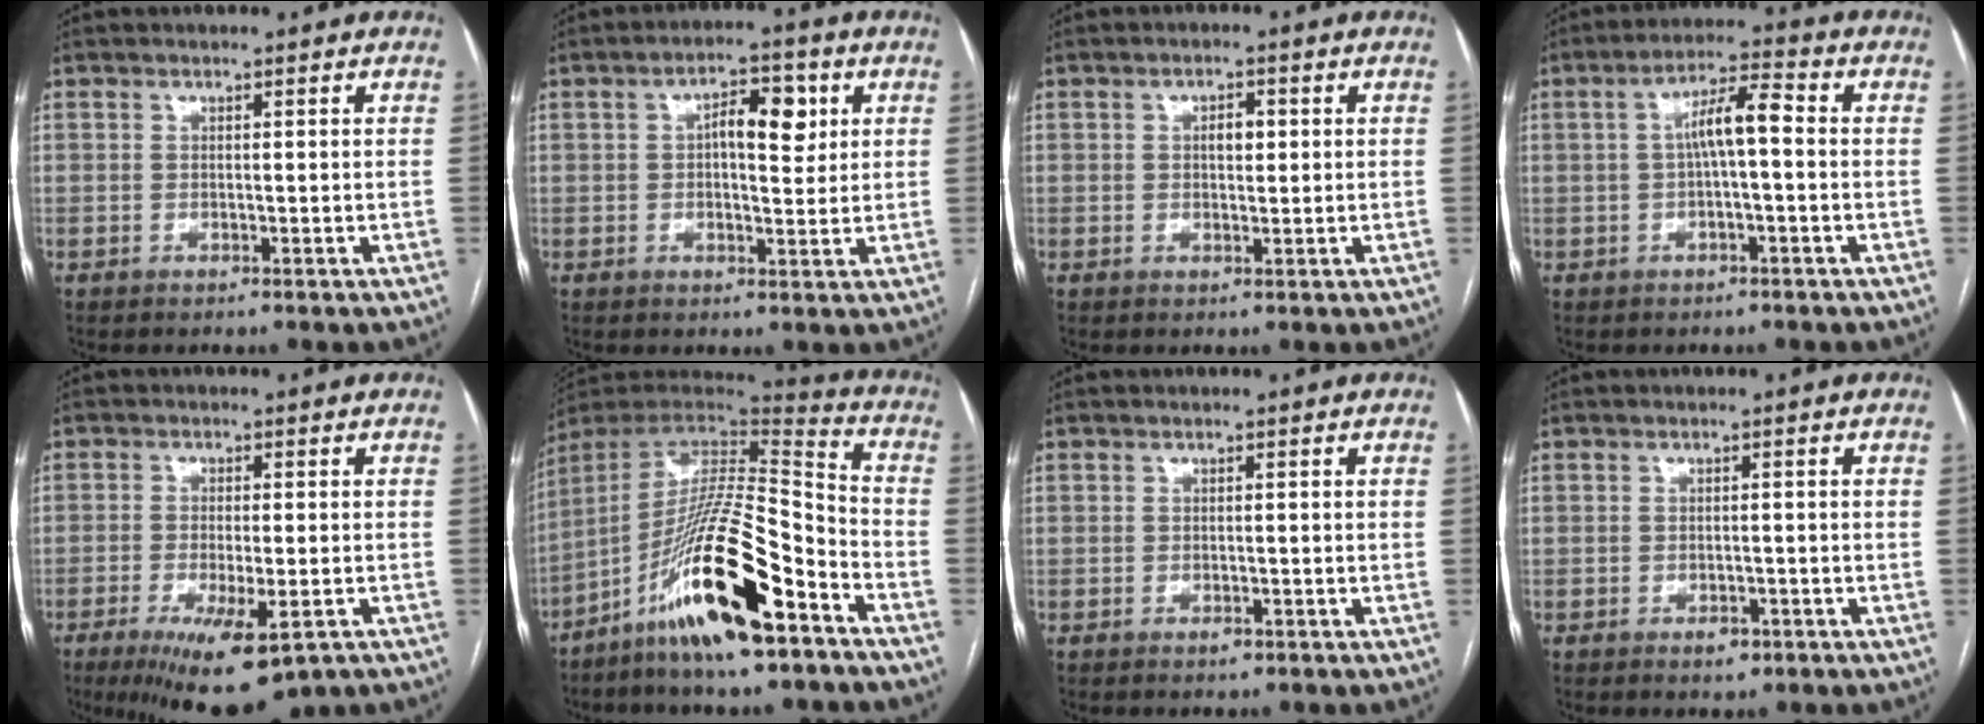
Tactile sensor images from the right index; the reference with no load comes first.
{"total": 6.7, "force": [1.7, 2.7, 5.9], "torque": [-0.092, 0.015, 0.026]}
{"total": 2.5, "force": [0.4, 1.3, 2.1], "torque": [-0.033, 0.007, 0.007]}
{"total": 6.2, "force": [0.2, 1.1, 6.1], "torque": [-0.109, 0.022, 0.003]}
{"total": 11.3, "force": [-6.2, 3.0, 8.9], "torque": [-0.143, -0.025, -0.090]}
{"total": 21.2, "force": [-11.5, 2.8, 17.5], "torque": [-0.332, -0.022, -0.207]}
{"total": 1.0, "force": [-0.6, 0.5, 0.6], "torque": [-0.008, 0.000, -0.004]}
{"total": 2.1, "force": [-1.2, 1.3, 1.2], "torque": [-0.012, 0.003, -0.009]}